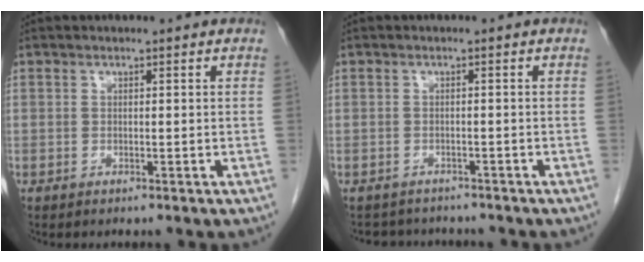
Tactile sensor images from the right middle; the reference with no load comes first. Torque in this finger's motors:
{"motor_torque": [0.05, -0.02, -0.07, -0.01]}